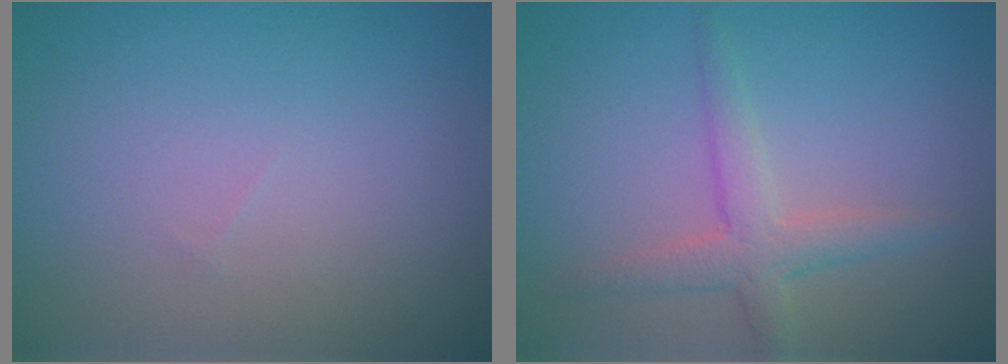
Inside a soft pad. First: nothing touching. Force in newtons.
{"total": 2.9, "press": 2.9, "slide": 0.2}